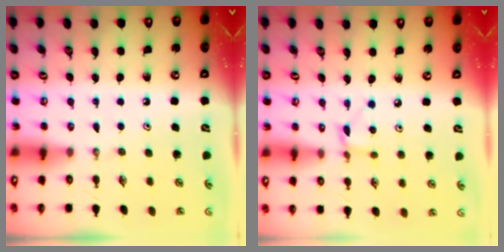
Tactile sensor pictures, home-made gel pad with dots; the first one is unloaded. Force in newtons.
{"total": 3.7, "press": 3.7, "slide": 0.4}